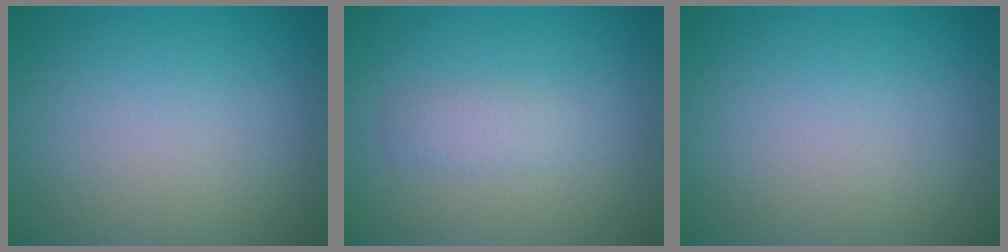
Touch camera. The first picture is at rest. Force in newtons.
{"total": 1.5, "press": 1.5, "slide": 0.0}
{"total": 0.0}